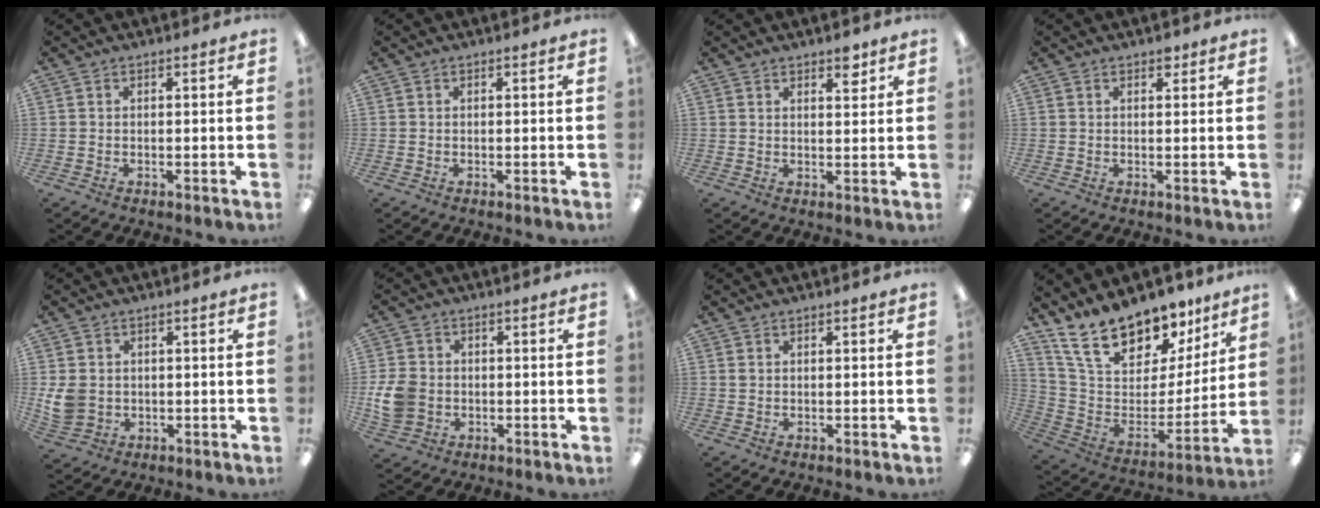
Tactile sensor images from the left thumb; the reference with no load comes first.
{"total": 0.0}
{"total": 3.9, "force": [3.0, 1.7, 1.8], "torque": [-0.008, -0.015, 0.047]}
{"total": 1.6, "force": [1.2, 0.9, 0.7], "torque": [0.000, -0.004, 0.017]}
{"total": 5.9, "force": [0.5, 5.1, 2.8], "torque": [-0.061, 0.008, 0.014]}
{"total": 7.8, "force": [-0.8, 6.5, 4.1], "torque": [-0.091, 0.012, -0.012]}
{"total": 0.7, "force": [0.3, 0.4, 0.4], "torque": [-0.008, 0.004, 0.005]}
{"total": 19.4, "force": [15.7, 8.5, 7.5], "torque": [-0.140, -0.119, 0.283]}